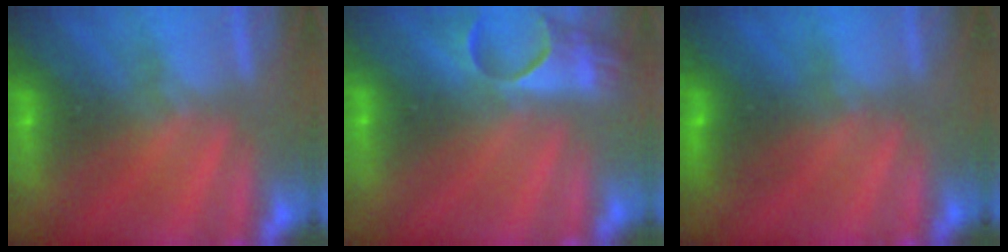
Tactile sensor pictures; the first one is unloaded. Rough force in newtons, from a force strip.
{"total": 4.8}
{"total": 2.4}